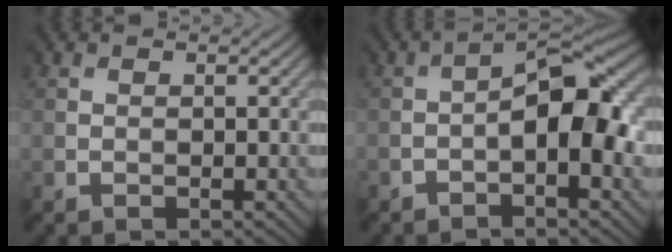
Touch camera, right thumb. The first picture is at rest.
{"total": 8.1, "force": [-1.7, 2.9, 7.4], "torque": [-0.119, 0.010, -0.030]}